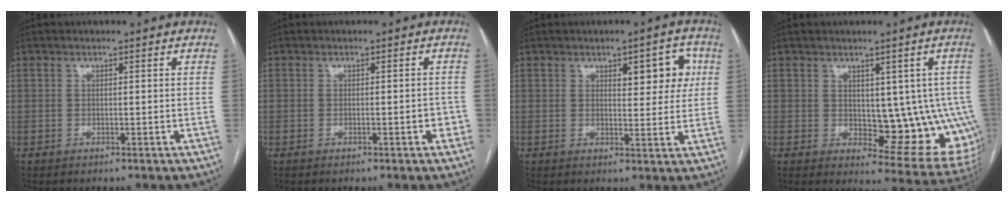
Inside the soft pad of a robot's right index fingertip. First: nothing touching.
{"total": 1.5, "force": [-0.6, 0.5, 1.3], "torque": [-0.011, 0.004, -0.005]}
{"total": 6.3, "force": [2.2, 2.4, 5.4], "torque": [-0.062, 0.011, 0.029]}
{"total": 11.6, "force": [0.1, 5.7, 10.1], "torque": [-0.100, 0.000, 0.019]}